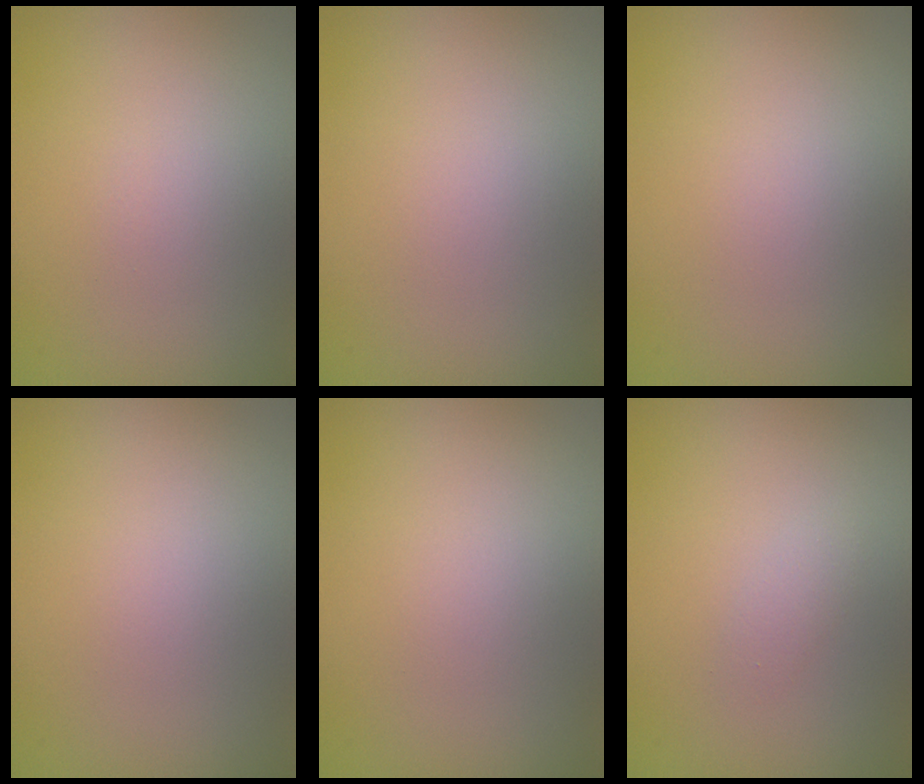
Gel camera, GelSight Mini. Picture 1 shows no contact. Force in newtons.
{"total": 0.0}
{"total": 0.0}
{"total": 0.0}
{"total": 0.0}
{"total": 0.7, "press": 0.7, "slide": 0.0}